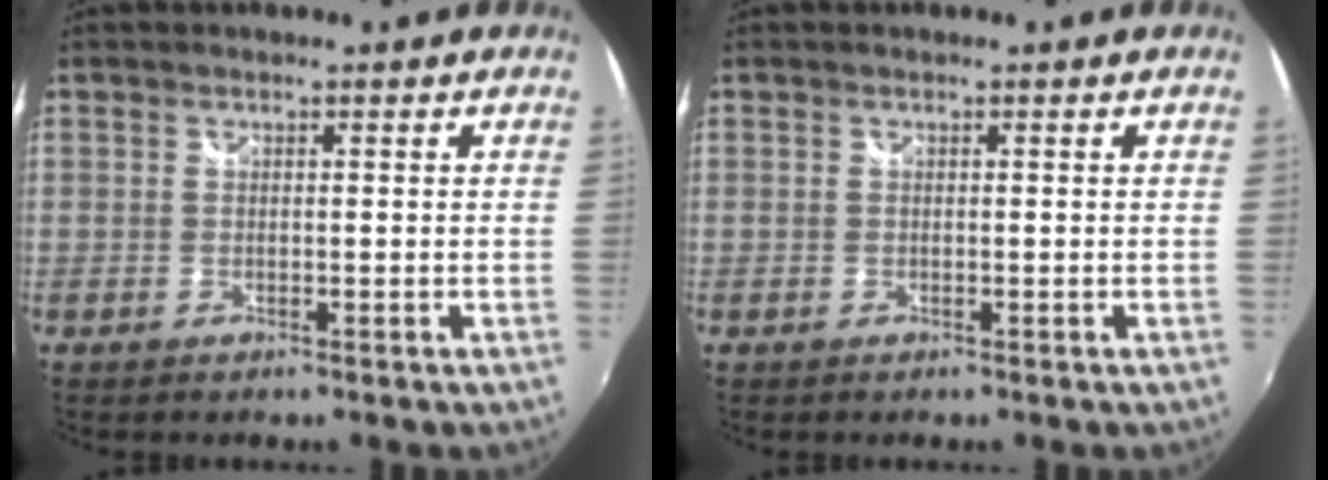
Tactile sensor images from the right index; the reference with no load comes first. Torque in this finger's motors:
{"motor_torque": [-0.01, 0.00, 0.00, 0.00]}